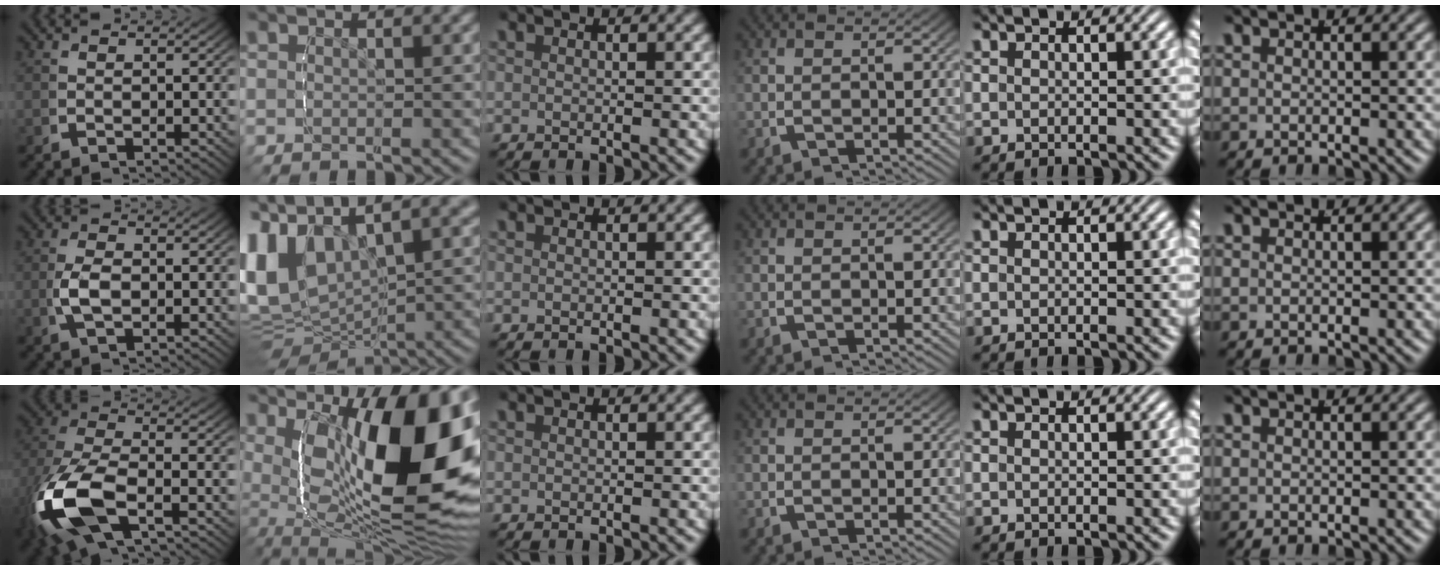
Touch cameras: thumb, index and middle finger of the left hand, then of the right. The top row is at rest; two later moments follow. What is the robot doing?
{"motion": "grasp_and_lifting", "object": "scissors"}